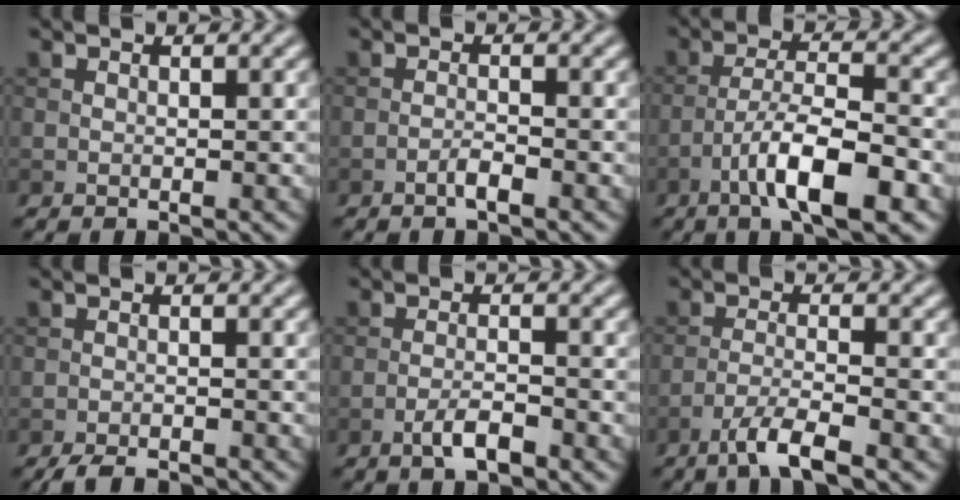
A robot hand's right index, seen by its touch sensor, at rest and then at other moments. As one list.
[{"total": 1.4, "force": [-0.9, 0.2, 1.0], "torque": [-0.019, 0.004, -0.019]}, {"total": 7.6, "force": [-3.9, 2.0, 6.3], "torque": [-0.106, 0.010, -0.069]}, {"total": 3.3, "force": [-2.9, 0.6, 1.4], "torque": [-0.022, -0.006, -0.051]}, {"total": 2.6, "force": [-1.6, 0.6, 2.0], "torque": [-0.037, 0.003, -0.033]}, {"total": 3.9, "force": [-2.7, 0.5, 2.9], "torque": [-0.054, 0.003, -0.060]}]